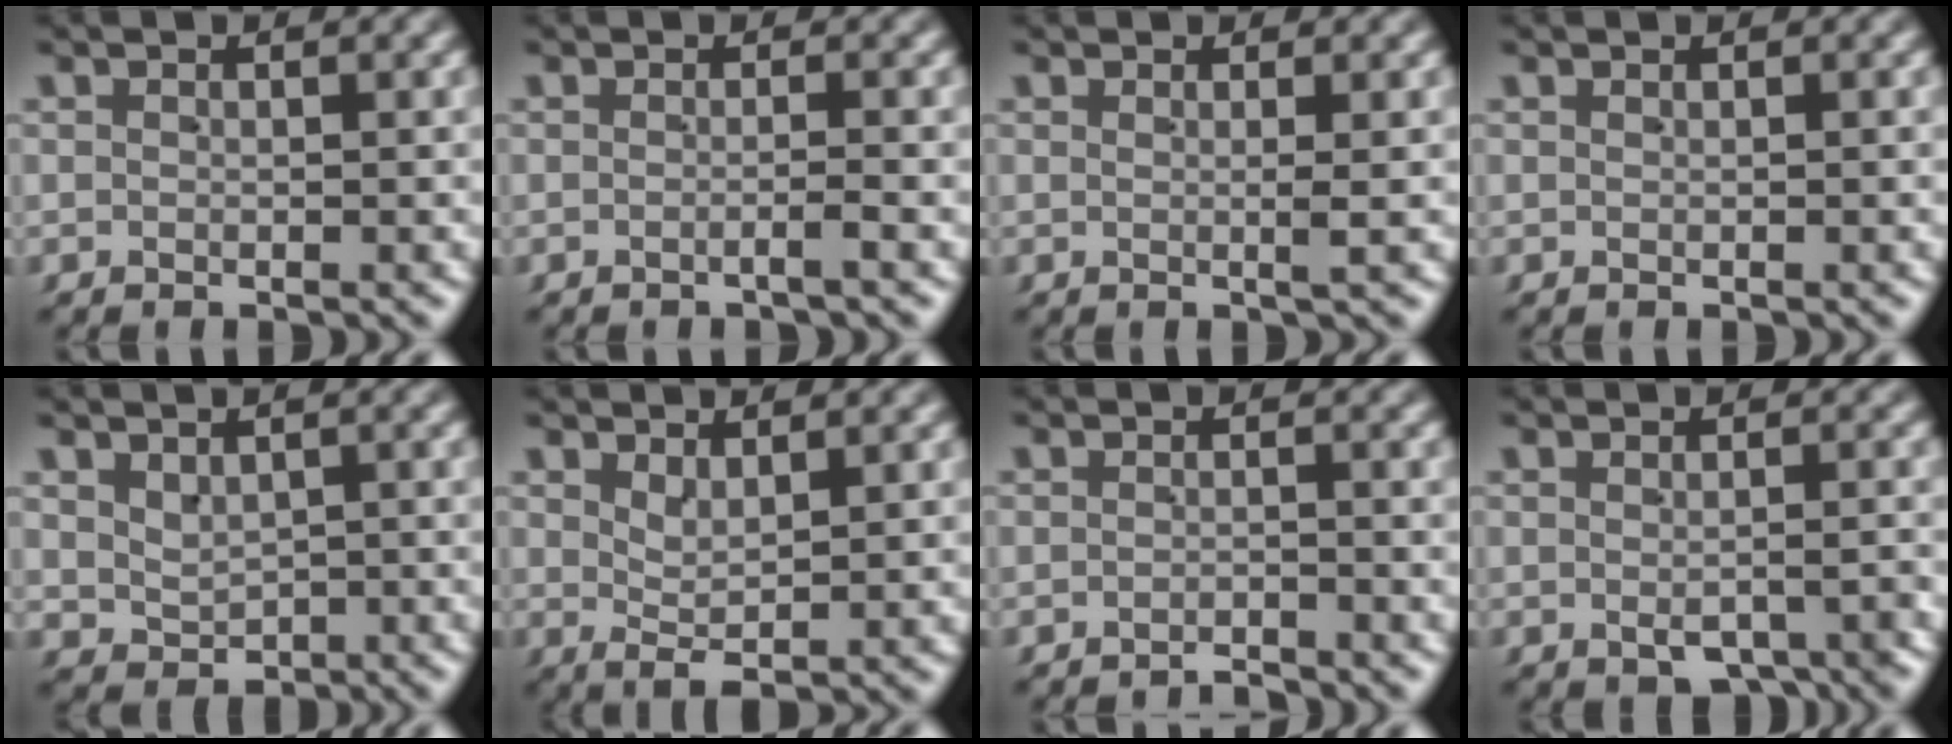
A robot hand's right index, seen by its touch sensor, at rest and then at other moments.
{"total": 0.8, "force": [-0.5, -0.3, 0.5], "torque": [-0.010, 0.002, -0.014]}
{"total": 1.0, "force": [0.2, -0.5, 0.9], "torque": [-0.014, -0.004, 0.005]}
{"total": 0.0}
{"total": 1.9, "force": [0.5, 1.6, 0.9], "torque": [-0.007, -0.011, 0.021]}
{"total": 2.2, "force": [1.1, 0.5, 1.8], "torque": [-0.031, -0.009, 0.027]}
{"total": 1.3, "force": [-1.3, 0.0, -0.1], "torque": [0.004, 0.000, -0.027]}
{"total": 2.9, "force": [-1.9, 1.3, 1.8], "torque": [-0.022, -0.013, -0.021]}